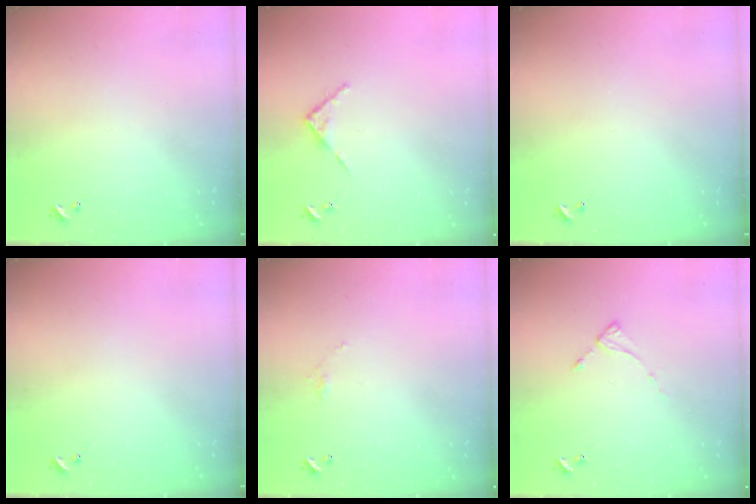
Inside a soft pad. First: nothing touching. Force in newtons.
{"total": 3.8, "press": 3.8, "slide": 0.3}
{"total": 0.0}
{"total": 0.0}
{"total": 3.2, "press": 3.2, "slide": 0.0}
{"total": 2.5, "press": 2.5, "slide": 0.3}